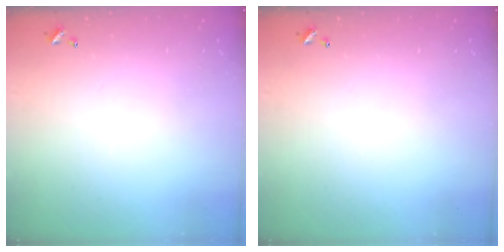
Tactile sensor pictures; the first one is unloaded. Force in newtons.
{"total": 0.0}